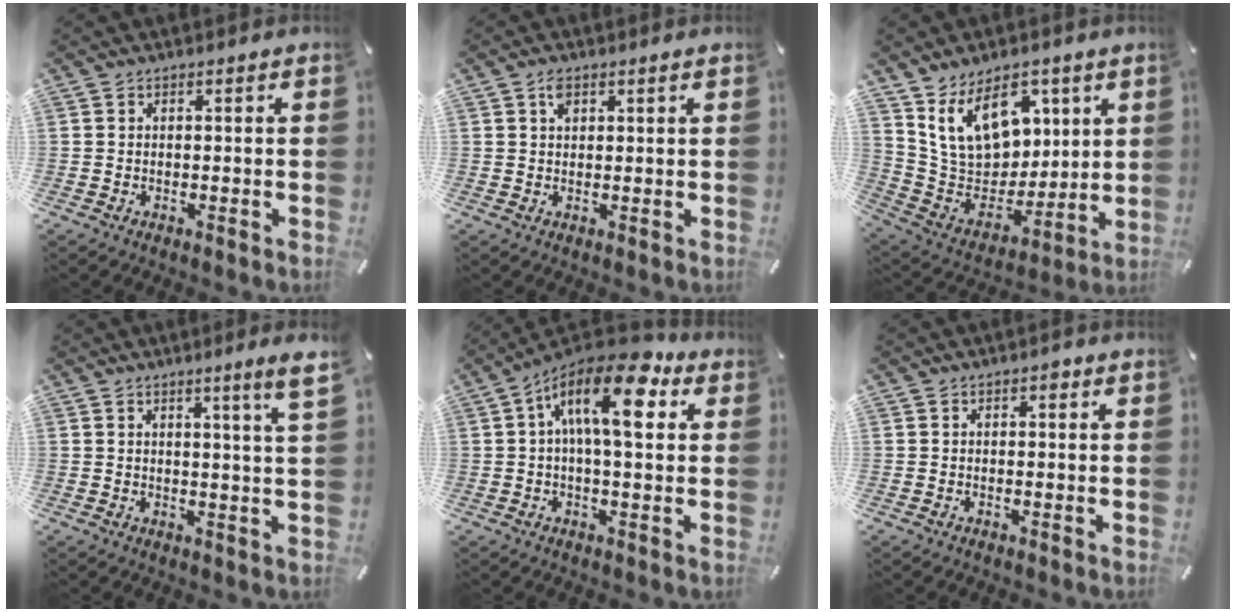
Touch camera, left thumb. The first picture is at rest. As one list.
[{"total": 2.1, "force": [1.1, 0.8, 1.5], "torque": [-0.033, 0.002, 0.020]}, {"total": 16.5, "force": [8.6, 11.5, 8.1], "torque": [-0.155, -0.041, 0.168]}, {"total": 6.2, "force": [3.4, -0.4, 5.2], "torque": [-0.080, -0.019, 0.051]}, {"total": 15.7, "force": [5.2, 6.1, 13.5], "torque": [-0.227, -0.021, 0.082]}, {"total": 1.3, "force": [0.5, 0.6, 1.0], "torque": [-0.012, 0.000, 0.007]}]